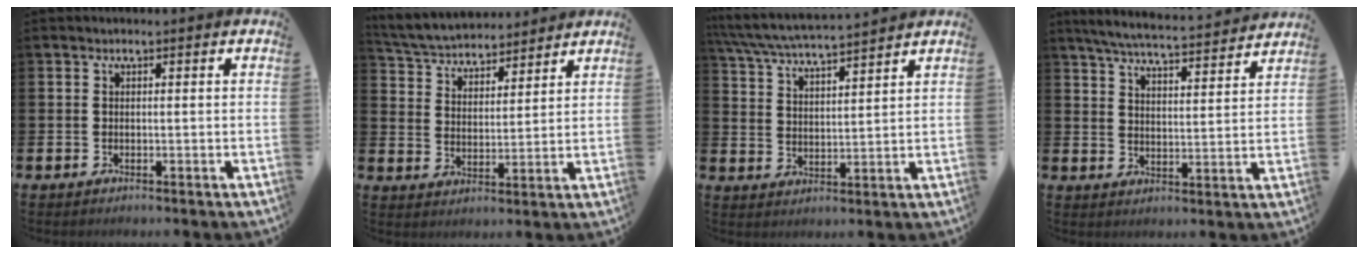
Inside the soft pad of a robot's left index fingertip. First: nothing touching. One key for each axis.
{"total": 5.2, "fx": 5.0, "fy": 1.1, "fz": 0.2, "tx": -0.029, "ty": -0.035, "tz": 0.087}
{"total": 5.8, "fx": 5.6, "fy": 0.2, "fz": 1.5, "tx": -0.052, "ty": -0.036, "tz": 0.098}
{"total": 5.9, "fx": 5.7, "fy": 0.2, "fz": 1.6, "tx": -0.045, "ty": -0.044, "tz": 0.097}